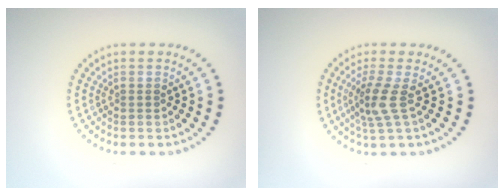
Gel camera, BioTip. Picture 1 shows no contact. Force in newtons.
{"total": 2.8, "press": 2.1, "slide": 1.8}